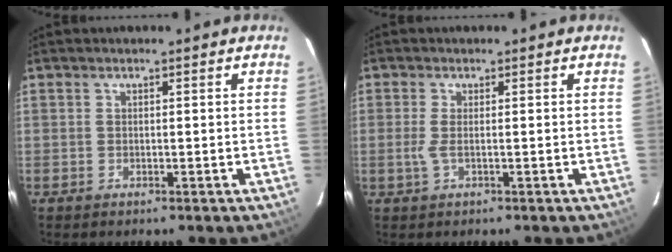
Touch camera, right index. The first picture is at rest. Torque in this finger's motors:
{"motor_torque": [-0.10, 0.12, 0.00, 0.00]}